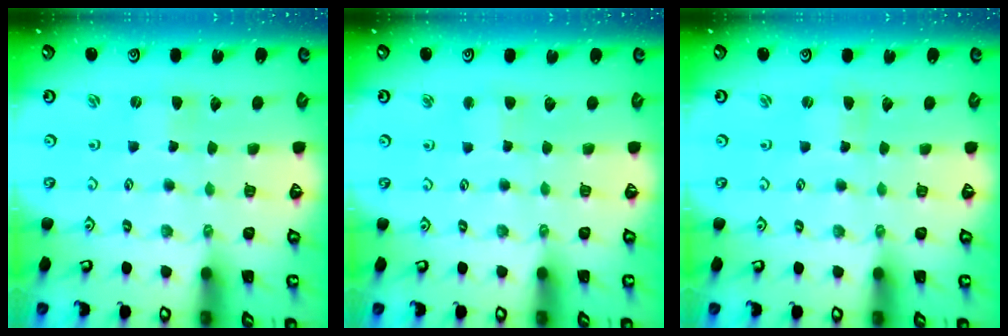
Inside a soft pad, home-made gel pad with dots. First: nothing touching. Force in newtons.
{"total": 2.9, "press": 2.9, "slide": 0.3}
{"total": 0.0}